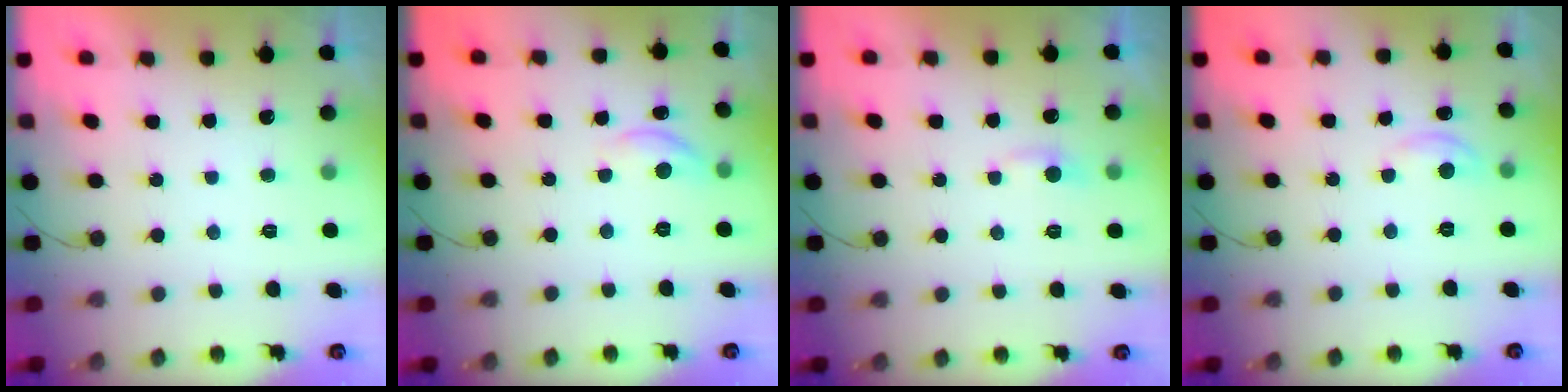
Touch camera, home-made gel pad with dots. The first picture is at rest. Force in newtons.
{"total": 5.6, "press": 5.6, "slide": 0.6}
{"total": 3.7, "press": 3.7, "slide": 0.4}
{"total": 2.9, "press": 2.8, "slide": 0.3}